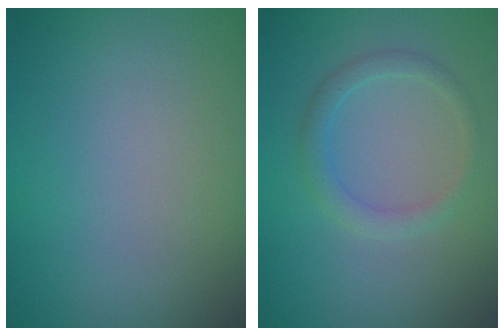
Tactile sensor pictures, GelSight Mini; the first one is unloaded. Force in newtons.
{"total": 1.8, "press": 1.8, "slide": 0.1}